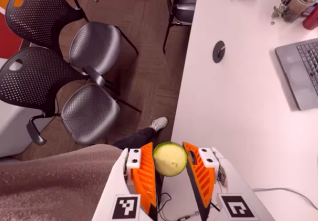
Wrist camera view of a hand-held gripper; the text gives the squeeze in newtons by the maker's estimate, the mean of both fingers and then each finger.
{"total": 10.3, "left": 10.0, "right": 10.7}